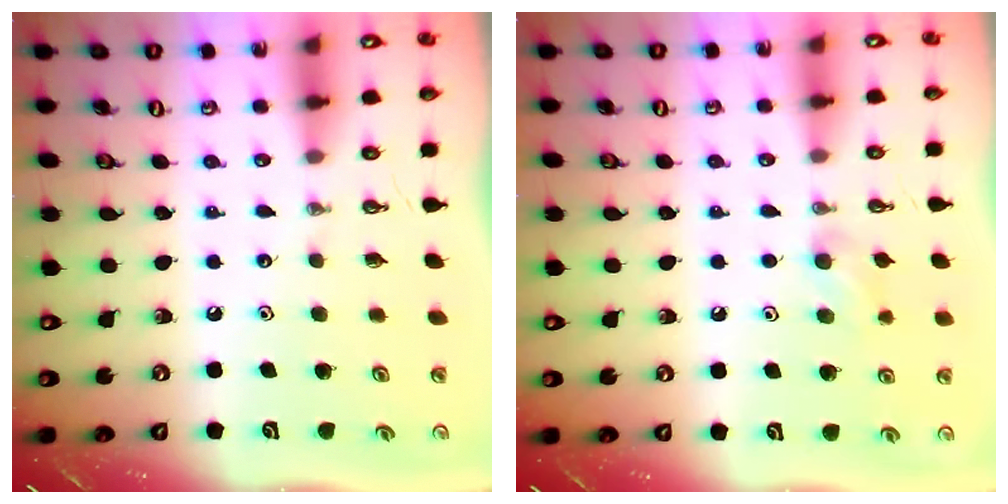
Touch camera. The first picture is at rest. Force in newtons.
{"total": 6.7, "press": 6.6, "slide": 1.5}